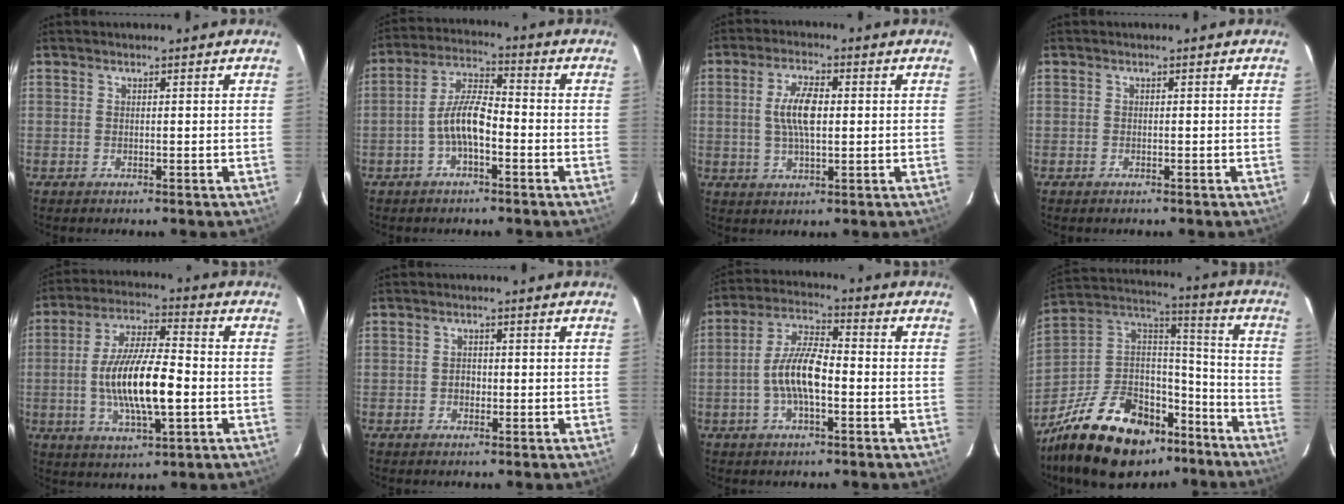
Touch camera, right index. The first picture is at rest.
{"total": 7.7, "force": [-2.7, 2.5, 6.8], "torque": [-0.141, 0.015, -0.050]}
{"total": 7.2, "force": [0.7, 2.7, 6.6], "torque": [-0.127, 0.008, 0.013]}
{"total": 0.5, "force": [-0.4, 0.3, 0.1], "torque": [-0.004, 0.001, -0.009]}
{"total": 14.8, "force": [-2.4, 4.1, 14.0], "torque": [-0.268, -0.003, -0.042]}
{"total": 1.6, "force": [-0.4, 1.4, 0.6], "torque": [-0.011, 0.006, -0.007]}
{"total": 9.5, "force": [-2.2, 3.3, 8.7], "torque": [-0.176, 0.010, -0.043]}
{"total": 28.1, "force": [-18.8, 14.4, 15.1], "torque": [-0.306, 0.032, -0.285]}